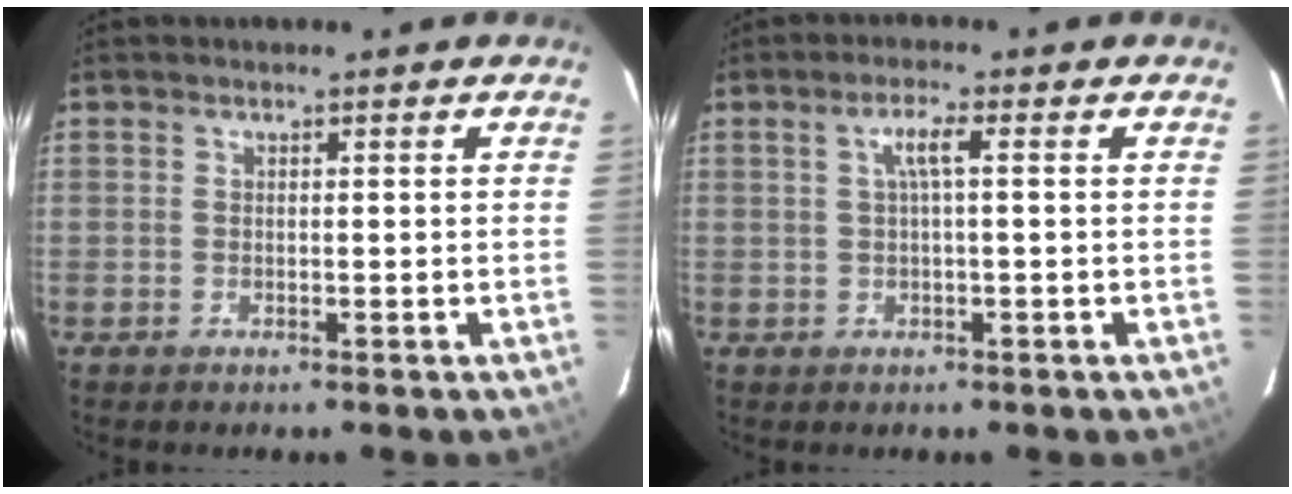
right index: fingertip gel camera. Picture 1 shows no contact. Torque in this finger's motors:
{"motor_torque": [0.17, -0.12, 0.26, 0.06]}